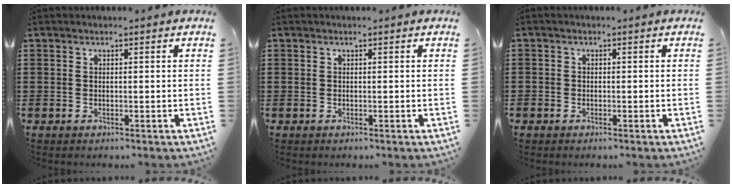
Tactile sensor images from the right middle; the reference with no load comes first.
{"total": 0.0}
{"total": 0.8, "force": [-0.5, 0.7, 0.1], "torque": [-0.003, 0.002, -0.011]}